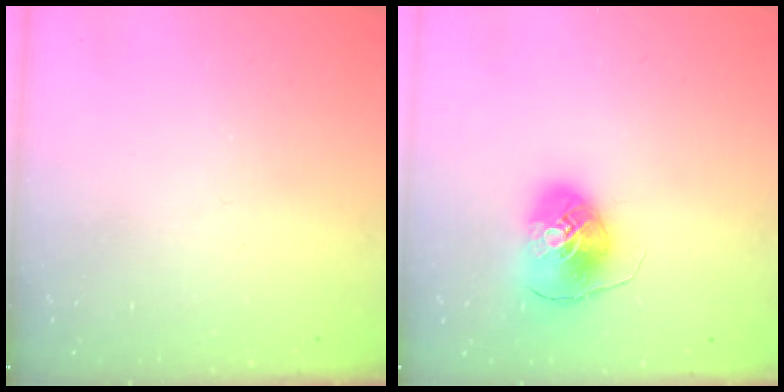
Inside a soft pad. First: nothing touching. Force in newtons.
{"total": 9.0, "press": 8.8, "slide": 1.5}